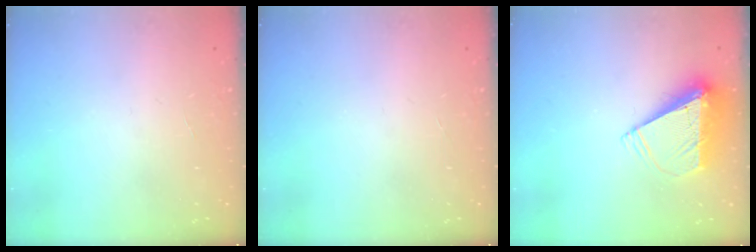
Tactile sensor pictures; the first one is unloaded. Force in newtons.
{"total": 0.0}
{"total": 8.7, "press": 8.7, "slide": 0.3}